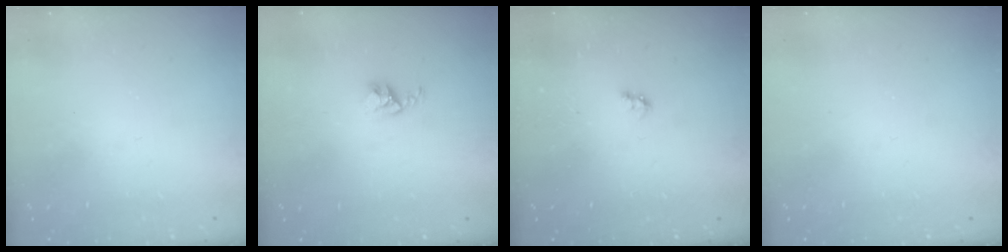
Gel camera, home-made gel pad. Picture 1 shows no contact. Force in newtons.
{"total": 2.7, "press": 2.7, "slide": 0.4}
{"total": 2.6, "press": 2.6, "slide": 0.4}
{"total": 0.0}